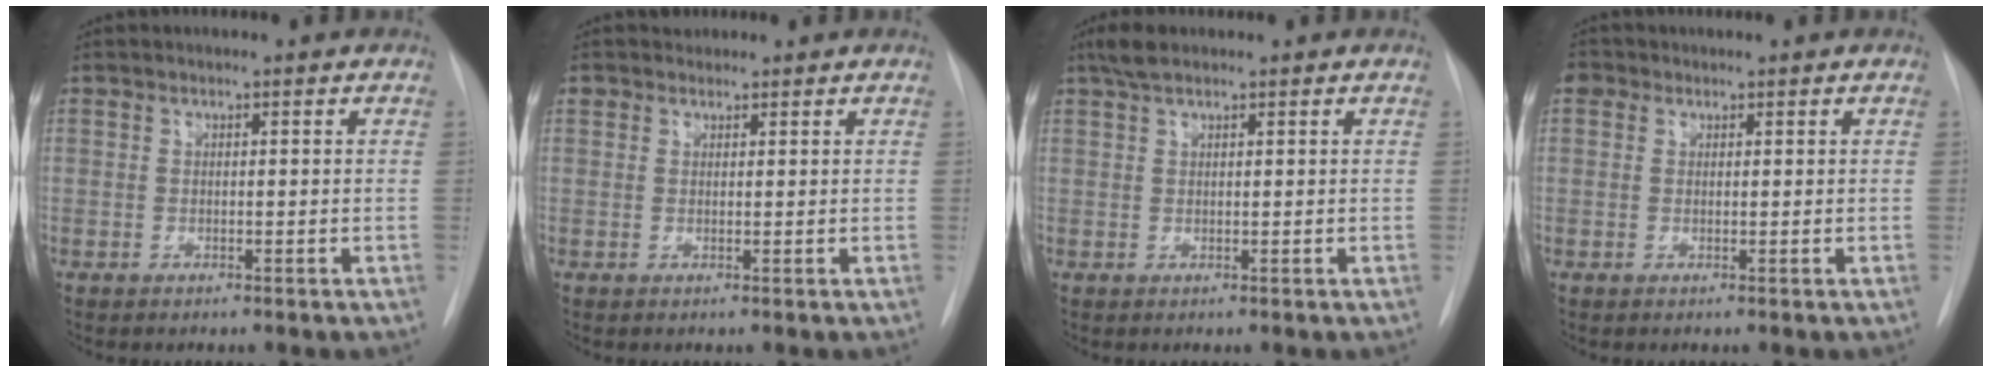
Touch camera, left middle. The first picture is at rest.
{"total": 1.4, "force": [1.1, 0.8, -0.3], "torque": [0.008, 0.010, 0.015]}
{"total": 2.8, "force": [2.1, 0.7, 1.6], "torque": [-0.036, 0.010, 0.042]}
{"total": 1.7, "force": [0.9, 1.4, 0.4], "torque": [-0.003, 0.009, 0.012]}